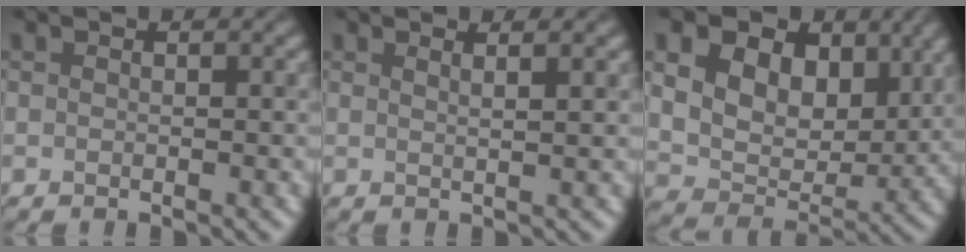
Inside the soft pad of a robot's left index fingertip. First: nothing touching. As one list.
[{"total": 2.1, "force": [1.2, 0.8, 1.5], "torque": [-0.007, 0.008, -0.005]}, {"total": 14.5, "force": [6.2, 10.0, 8.6], "torque": [-0.164, 0.028, 0.110]}]